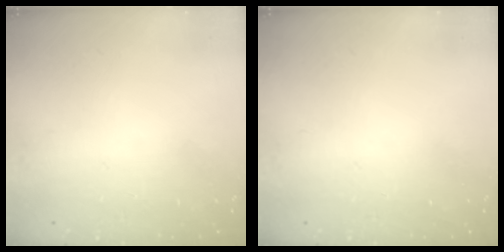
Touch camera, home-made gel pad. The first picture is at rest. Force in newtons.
{"total": 0.0}